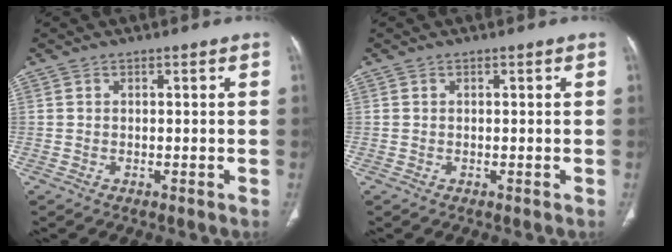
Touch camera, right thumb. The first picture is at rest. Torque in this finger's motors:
{"motor_torque": [-0.03, 0.03, -0.30, 0.23, 0.00]}